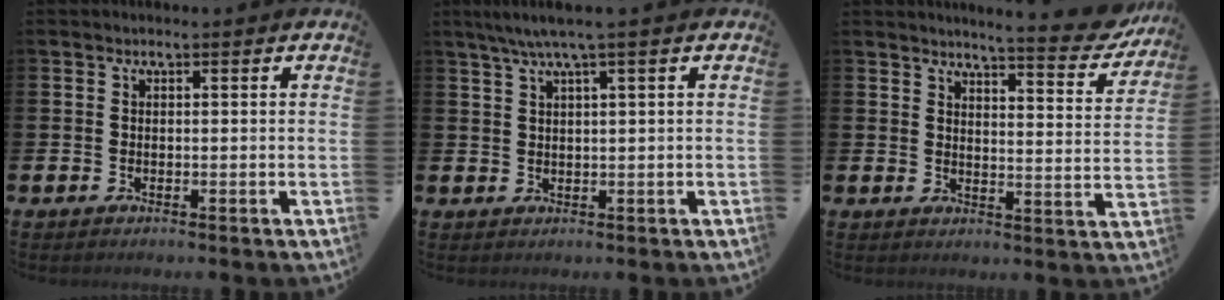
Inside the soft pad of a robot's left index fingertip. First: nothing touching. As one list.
[{"total": 3.5, "force": [2.2, -0.3, 2.7], "torque": [-0.060, 0.004, 0.040]}, {"total": 5.7, "force": [5.5, 0.2, 1.6], "torque": [-0.030, -0.043, 0.090]}]